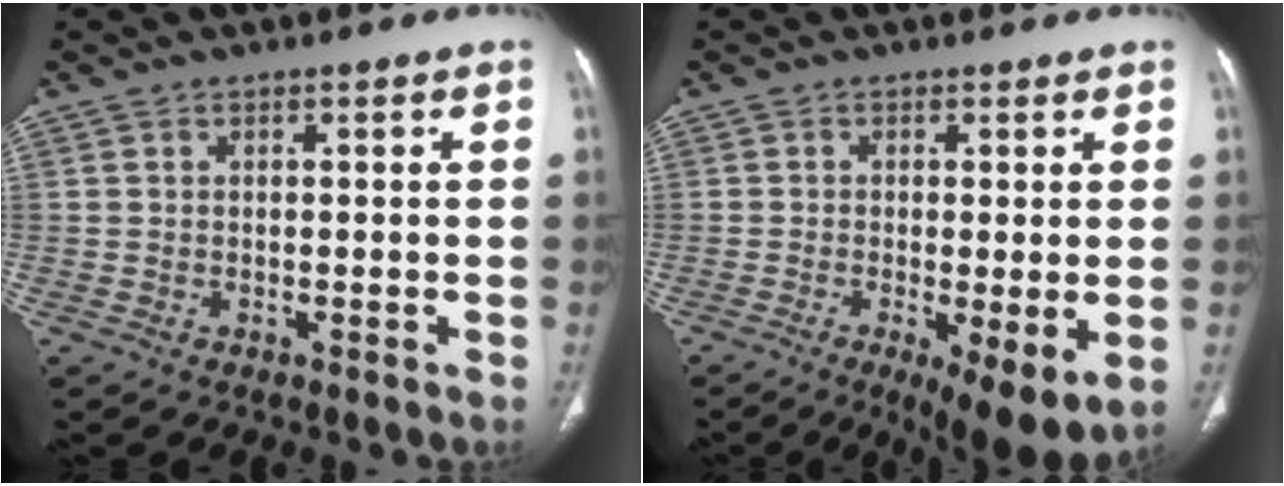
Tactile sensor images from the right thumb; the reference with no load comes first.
{"total": 9.4, "force": [-2.7, 2.6, 8.6], "torque": [-0.135, -0.022, -0.038]}